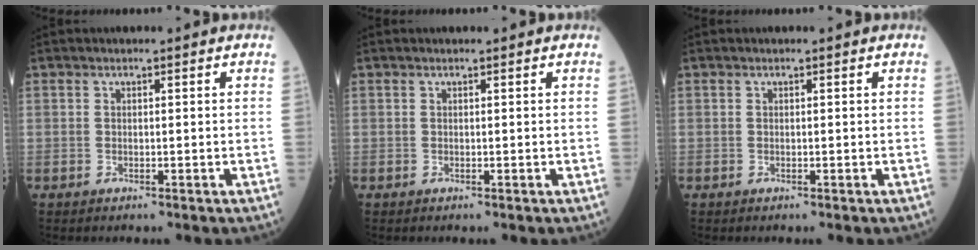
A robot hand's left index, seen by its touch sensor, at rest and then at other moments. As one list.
[{"total": 0.0}, {"total": 0.0}]